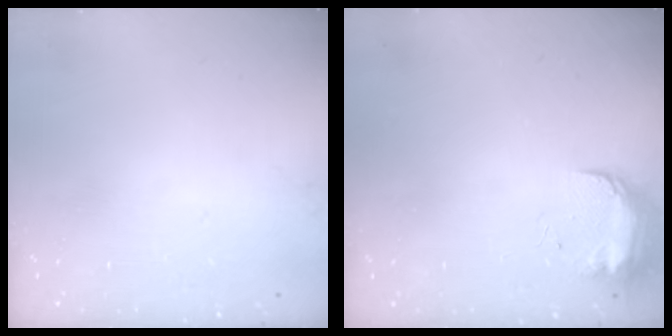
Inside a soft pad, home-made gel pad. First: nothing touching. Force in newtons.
{"total": 8.9, "press": 8.9, "slide": 0.8}